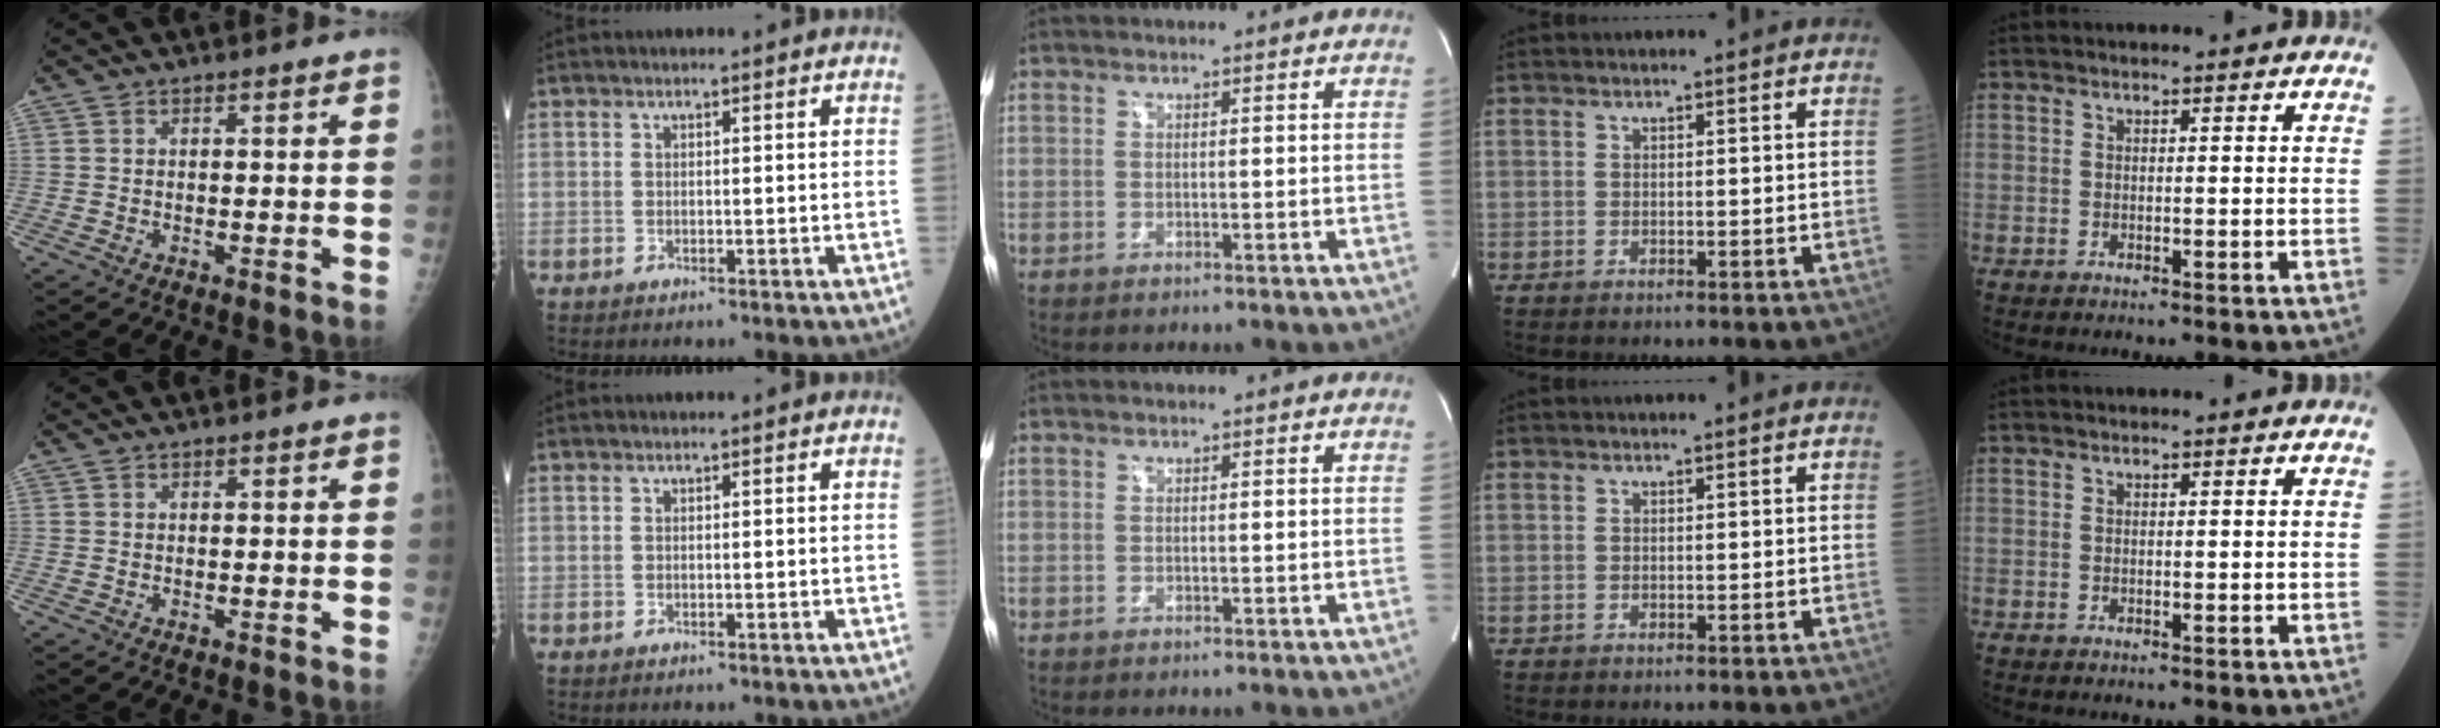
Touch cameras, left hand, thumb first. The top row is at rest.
{}